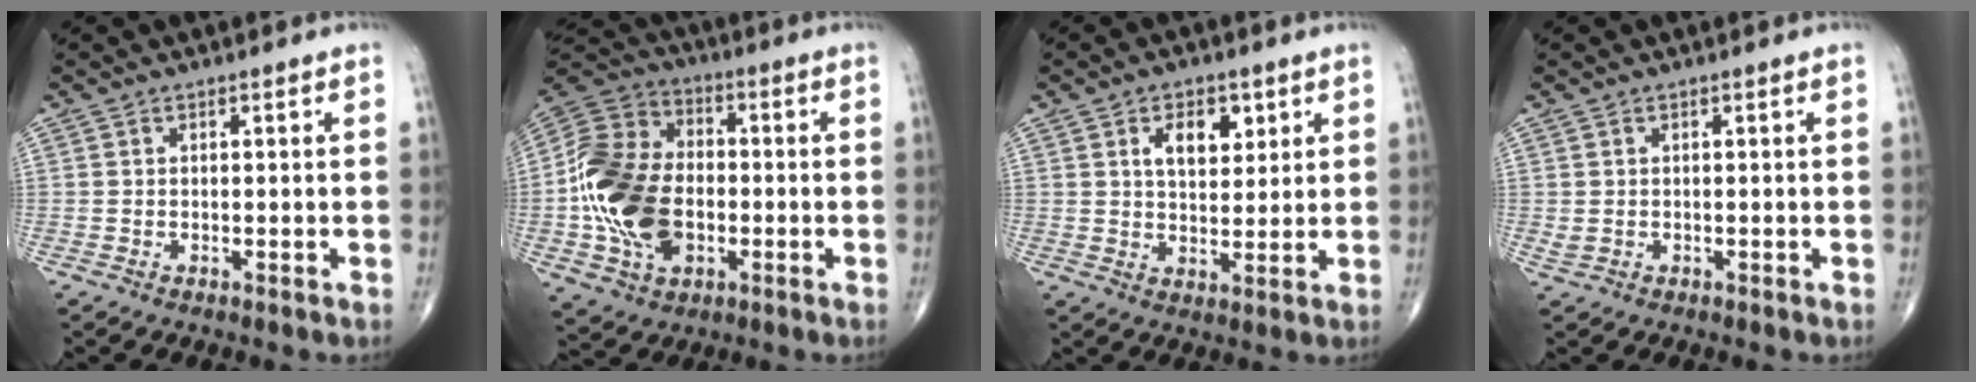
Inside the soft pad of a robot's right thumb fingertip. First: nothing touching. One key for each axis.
{"total": 19.8, "fx": -2.7, "fy": 13.5, "fz": 14.3, "tx": -0.268, "ty": 0.020, "tz": -0.047}
{"total": 7.3, "fx": 3.0, "fy": 4.3, "fz": 5.1, "tx": -0.060, "ty": -0.016, "tz": 0.050}
{"total": 1.0, "fx": 0.0, "fy": 0.8, "fz": 0.6, "tx": -0.014, "ty": 0.000, "tz": 0.004}